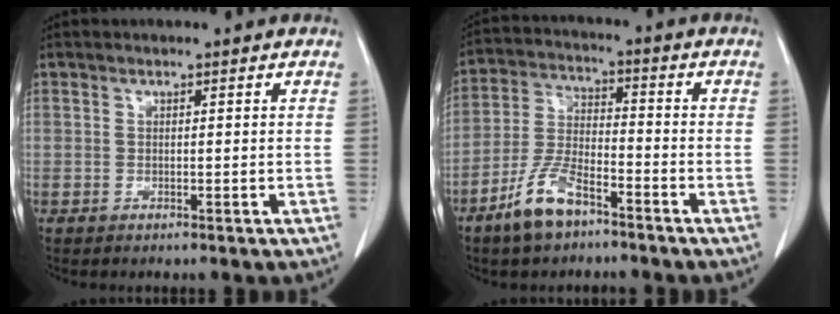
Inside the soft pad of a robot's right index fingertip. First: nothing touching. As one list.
[{"total": 8.6, "force": [-5.7, 3.0, 5.6], "torque": [-0.129, -0.003, -0.111]}]